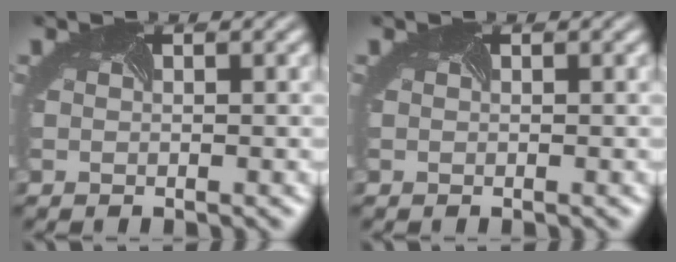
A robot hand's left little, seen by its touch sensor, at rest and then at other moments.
{"total": 0.0}